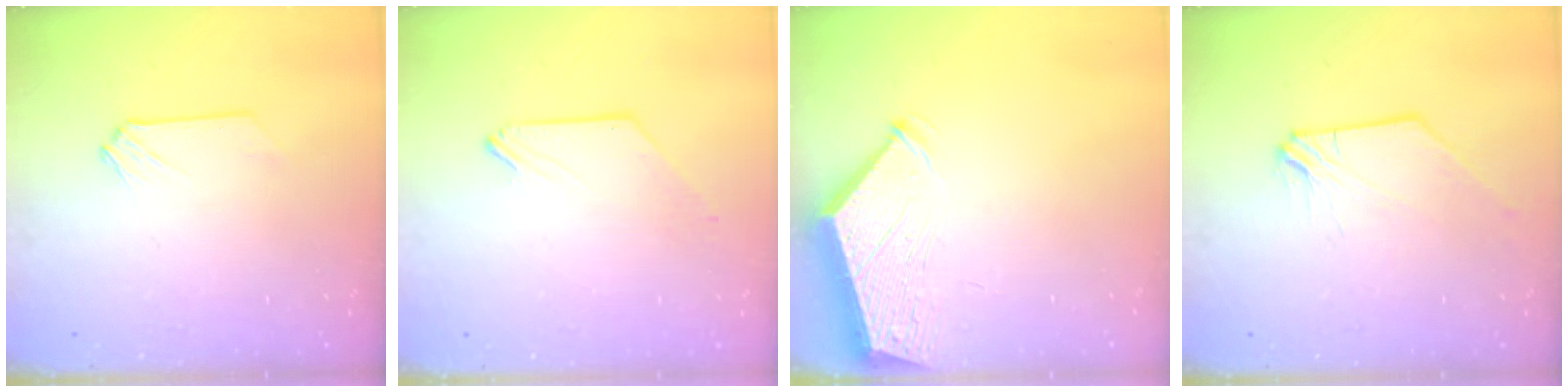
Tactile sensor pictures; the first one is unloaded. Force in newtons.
{"total": 0.0}
{"total": 3.3, "press": 3.3, "slide": 0.5}
{"total": 0.9, "press": 0.9, "slide": 0.1}